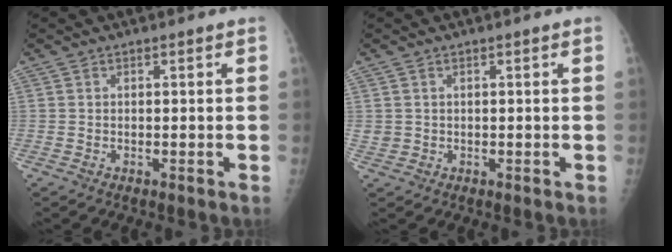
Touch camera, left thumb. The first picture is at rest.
{"total": 1.3, "force": [0.4, 1.2, 0.4], "torque": [-0.001, 0.001, 0.009]}